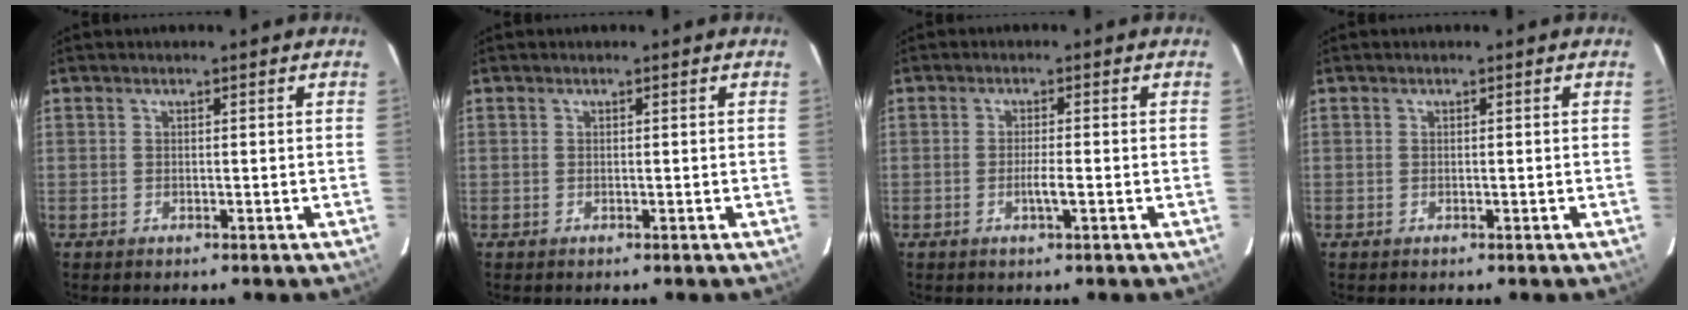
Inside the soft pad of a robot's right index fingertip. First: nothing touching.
{"total": 0.0}
{"total": 2.2, "force": [-0.7, 0.0, 2.1], "torque": [-0.039, -0.001, -0.013]}
{"total": 0.0}